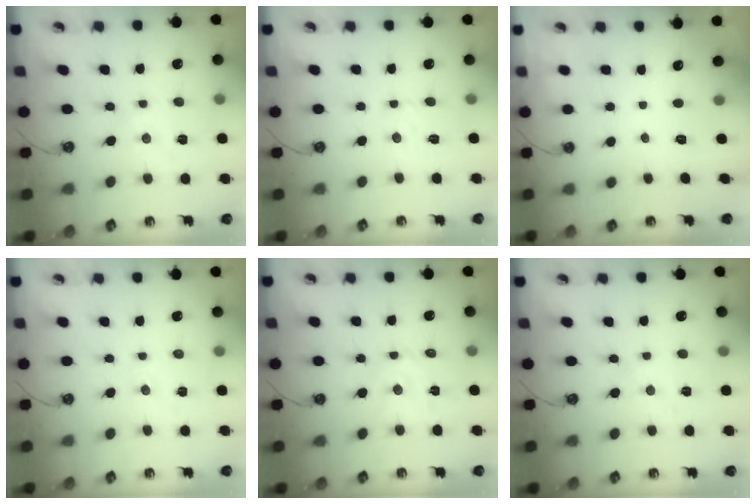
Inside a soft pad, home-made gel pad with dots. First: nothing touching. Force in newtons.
{"total": 3.0, "press": 3.0, "slide": 0.5}
{"total": 0.0}
{"total": 3.4, "press": 3.4, "slide": 0.6}
{"total": 4.2, "press": 4.2, "slide": 0.5}
{"total": 0.0}